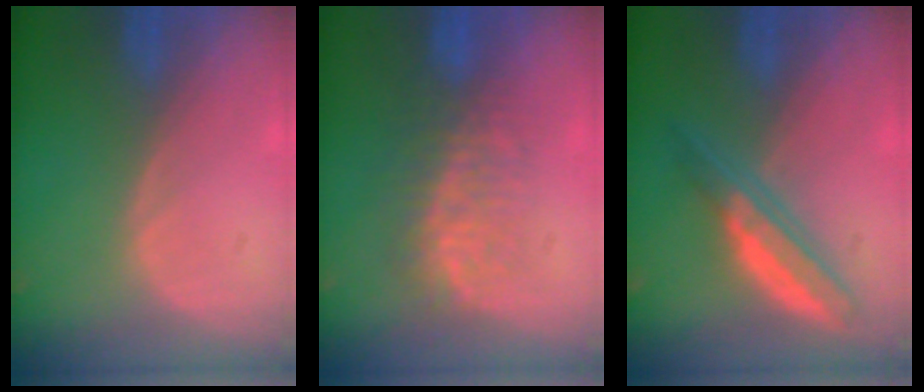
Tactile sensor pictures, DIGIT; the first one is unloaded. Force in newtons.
{"total": 8.0, "press": 7.4, "slide": 3.0}
{"total": 6.1, "press": 5.7, "slide": 2.2}